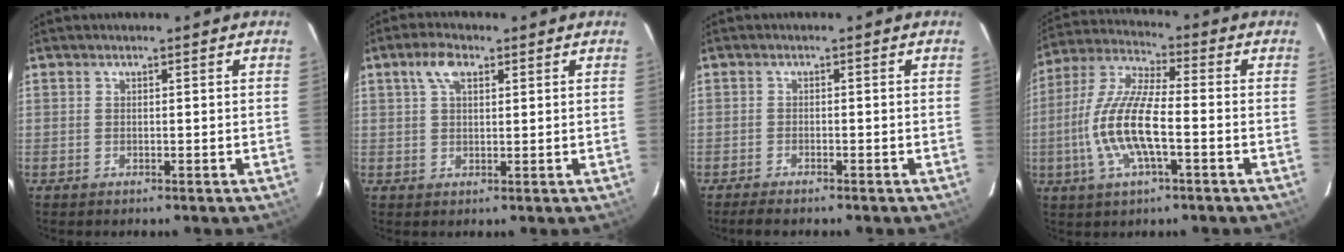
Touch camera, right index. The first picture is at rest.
{"total": 3.9, "force": [2.1, 1.8, 2.8], "torque": [-0.053, 0.011, 0.039]}
{"total": 3.0, "force": [-2.7, 0.4, 1.3], "torque": [-0.036, -0.011, -0.047]}
{"total": 13.6, "force": [-3.3, 3.7, 12.7], "torque": [-0.265, -0.003, -0.068]}